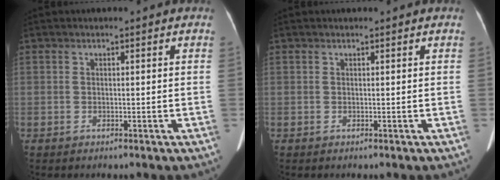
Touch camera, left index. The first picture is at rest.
{"total": 0.0}